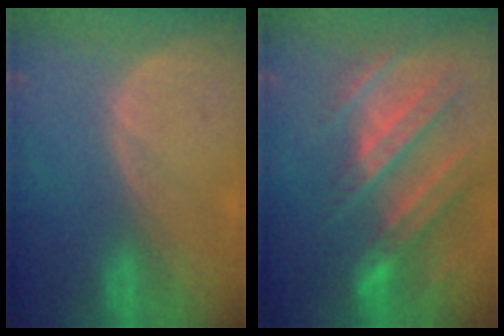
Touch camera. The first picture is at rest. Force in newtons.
{"total": 10.9, "press": 9.7, "slide": 4.9}